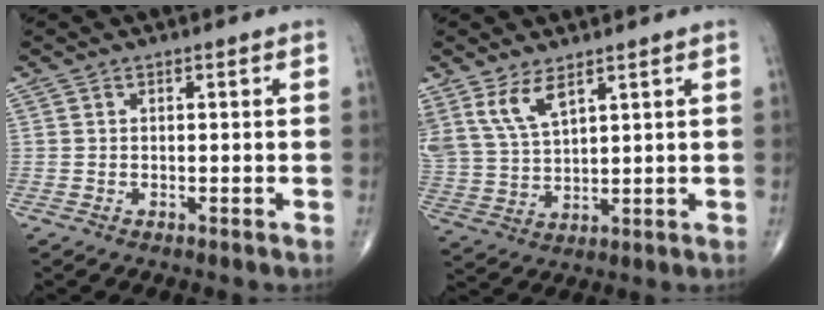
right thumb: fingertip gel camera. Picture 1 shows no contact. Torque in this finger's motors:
{"motor_torque": [0.09, 0.22, 0.62, 0.55, 0.06]}